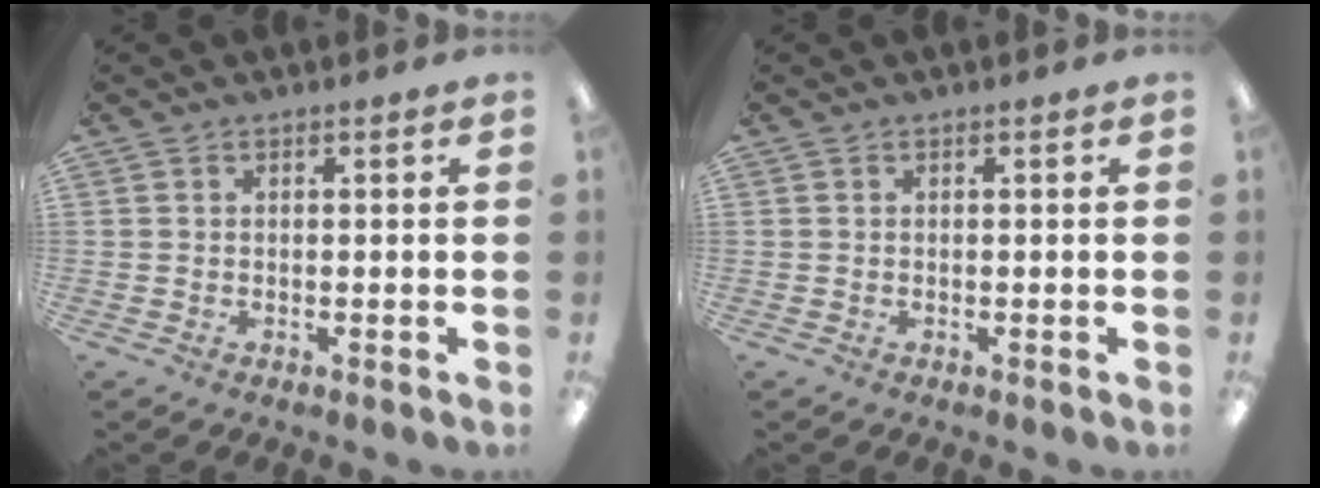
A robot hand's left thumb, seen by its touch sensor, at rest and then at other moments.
{"total": 0.0}